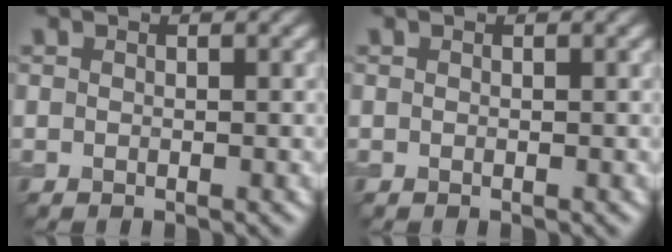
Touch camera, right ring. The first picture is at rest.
{"total": 0.0}